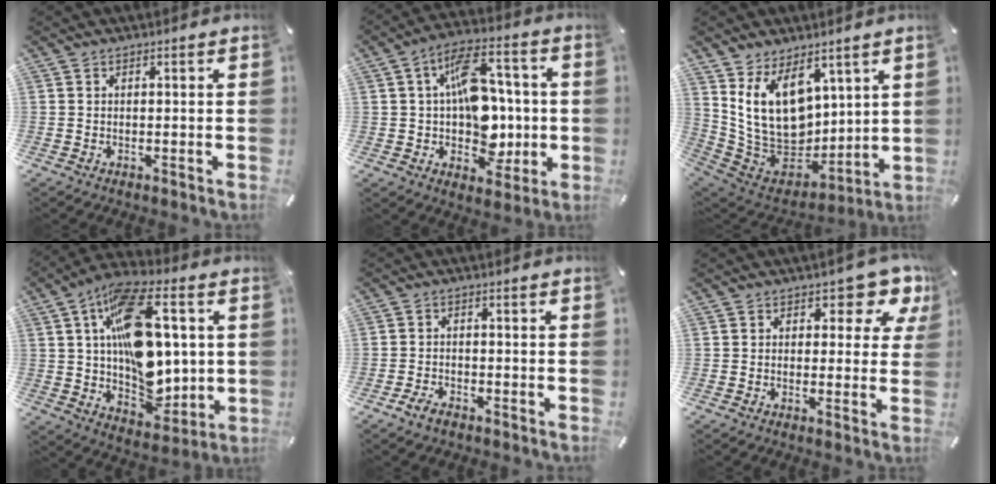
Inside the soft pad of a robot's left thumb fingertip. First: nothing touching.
{"total": 15.8, "force": [1.3, 10.9, 11.4], "torque": [-0.169, 0.001, 0.028]}
{"total": 16.1, "force": [6.4, 11.5, 9.2], "torque": [-0.187, -0.048, 0.129]}
{"total": 21.1, "force": [3.6, 13.3, 16.0], "torque": [-0.264, -0.008, 0.066]}
{"total": 3.0, "force": [-2.1, 1.6, 1.4], "torque": [-0.030, 0.010, -0.043]}
{"total": 7.3, "force": [4.0, 4.0, 4.6], "torque": [-0.047, -0.026, 0.060]}